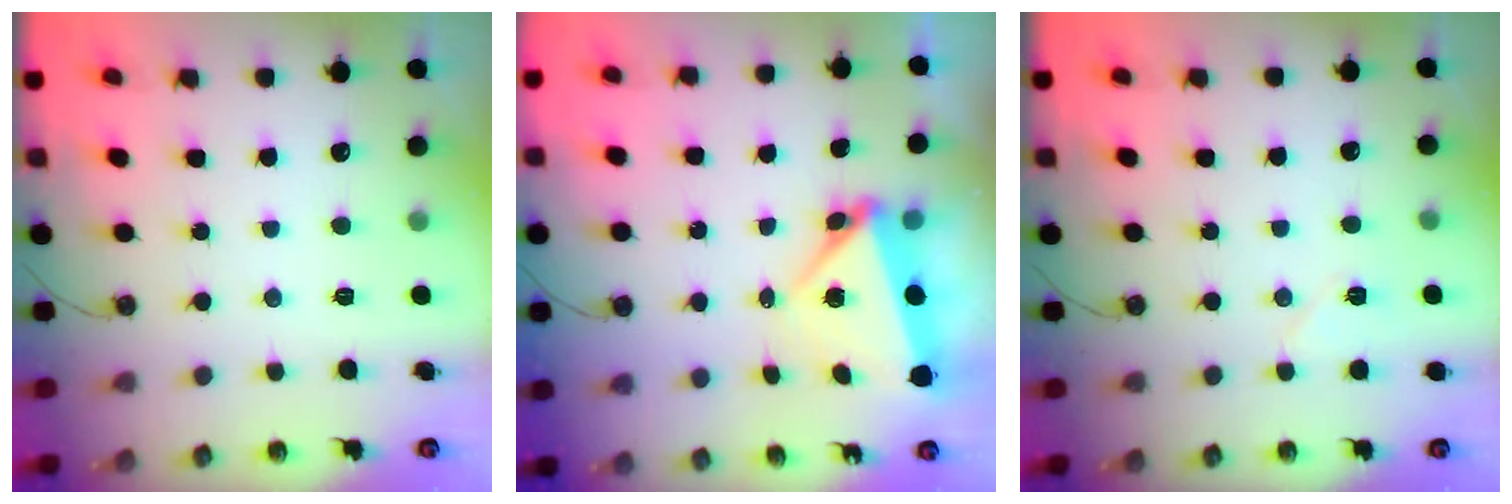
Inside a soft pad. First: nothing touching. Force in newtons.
{"total": 5.8, "press": 5.7, "slide": 1.0}
{"total": 7.1, "press": 6.9, "slide": 1.7}